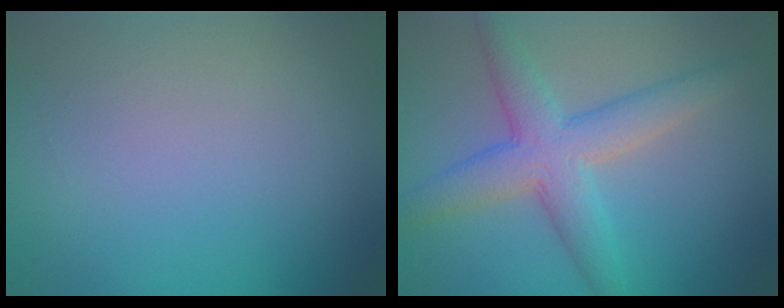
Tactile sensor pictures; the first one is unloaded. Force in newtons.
{"total": 5.5, "press": 5.5, "slide": 0.2}